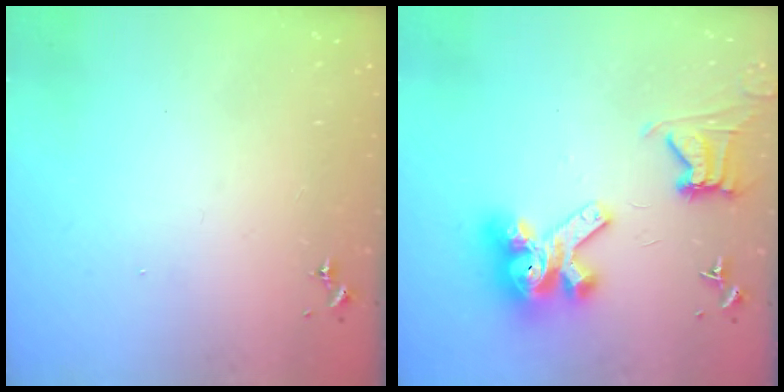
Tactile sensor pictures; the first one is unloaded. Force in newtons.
{"total": 13.5, "press": 13.4, "slide": 1.7}